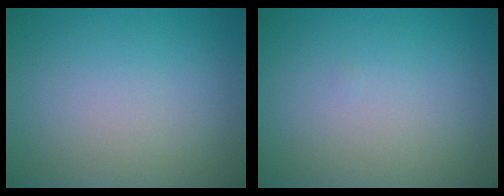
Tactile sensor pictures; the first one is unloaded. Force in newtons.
{"total": 0.0}